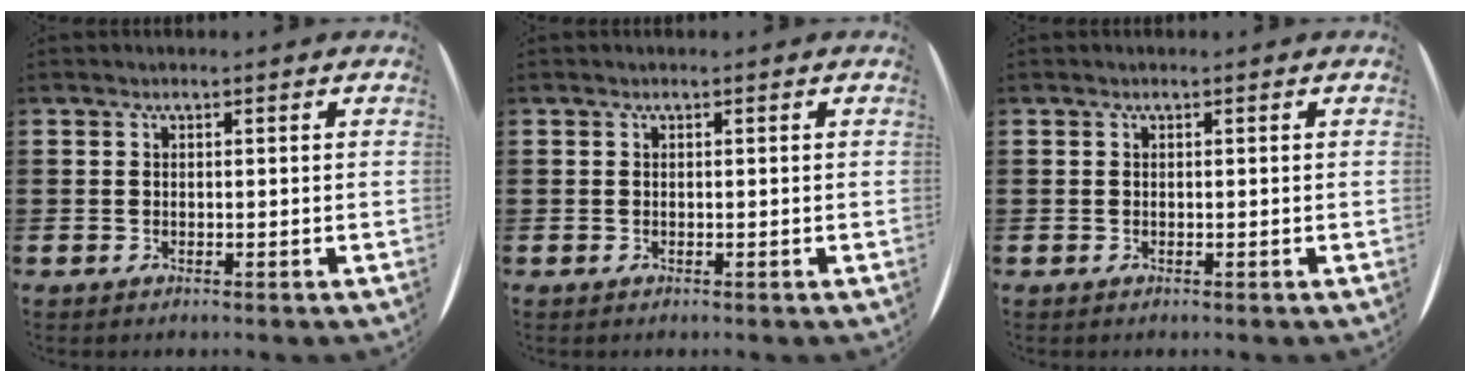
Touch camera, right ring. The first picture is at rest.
{"total": 0.0}
{"total": 0.0}